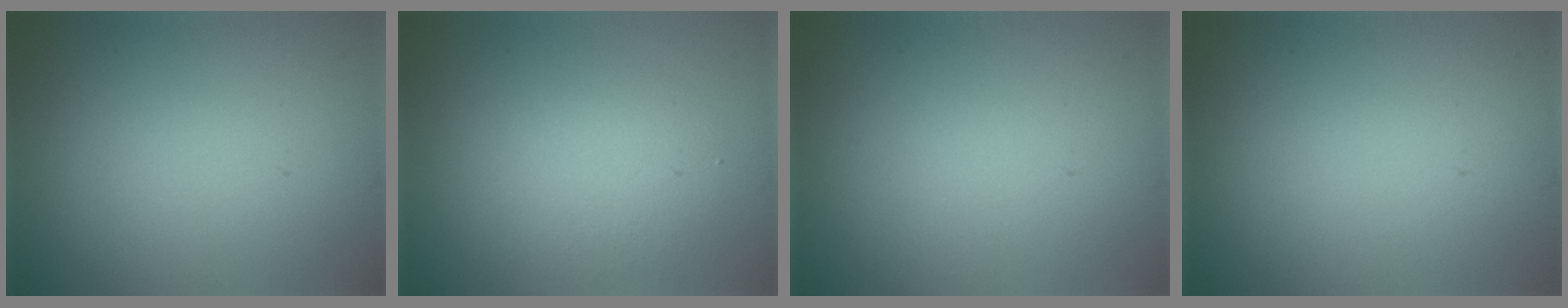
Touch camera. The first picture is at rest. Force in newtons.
{"total": 2.8, "press": 2.8, "slide": 0.1}
{"total": 0.0}
{"total": 0.0}